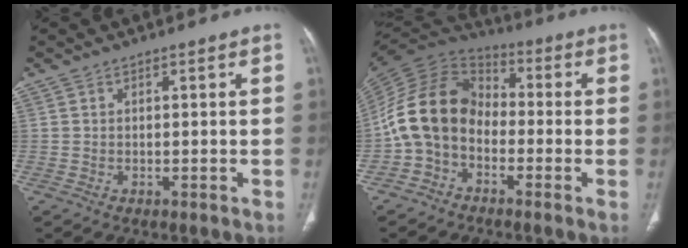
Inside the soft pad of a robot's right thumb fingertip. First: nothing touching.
{"total": 13.5, "force": [-3.2, 10.0, 8.5], "torque": [-0.156, 0.057, -0.078]}